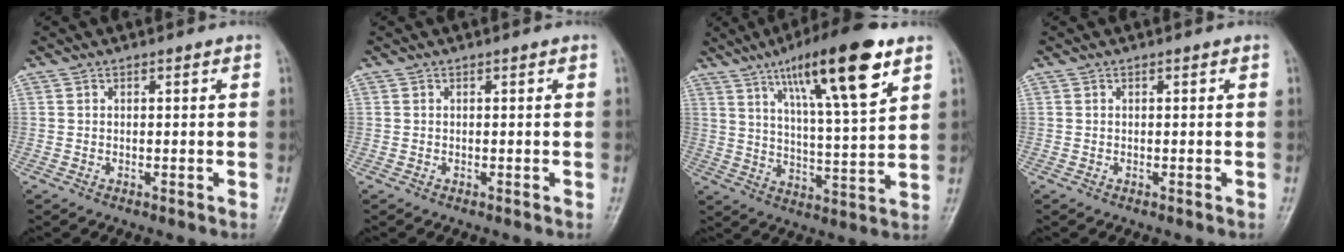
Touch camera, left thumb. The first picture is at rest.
{"total": 0.0}
{"total": 18.4, "force": [10.0, 3.5, 15.0], "torque": [-0.229, -0.038, 0.166]}
{"total": 0.0}